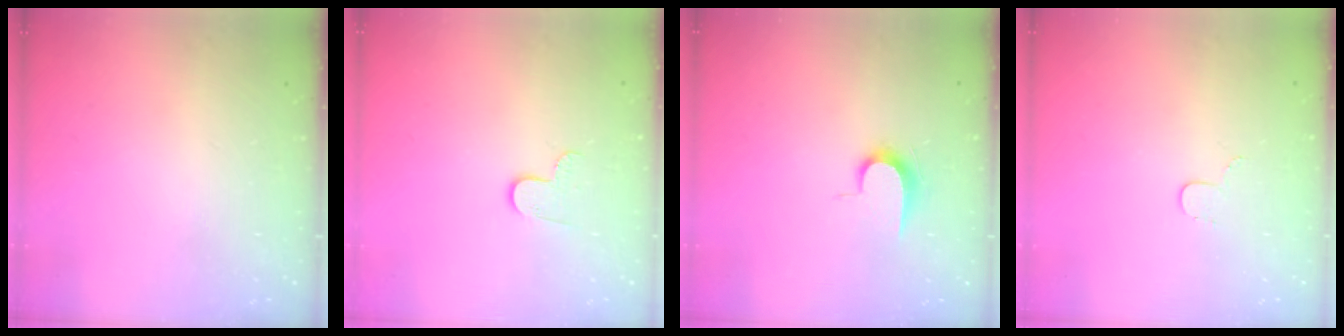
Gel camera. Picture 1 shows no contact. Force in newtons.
{"total": 5.2, "press": 5.2, "slide": 0.5}
{"total": 7.2, "press": 7.1, "slide": 0.7}
{"total": 3.4, "press": 3.4, "slide": 0.4}